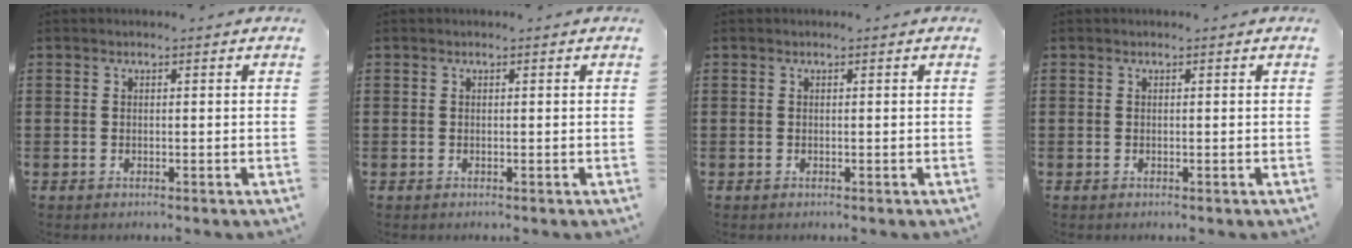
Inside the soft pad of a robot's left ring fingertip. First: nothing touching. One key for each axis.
{"total": 0.0}
{"total": 0.0}
{"total": 0.0}